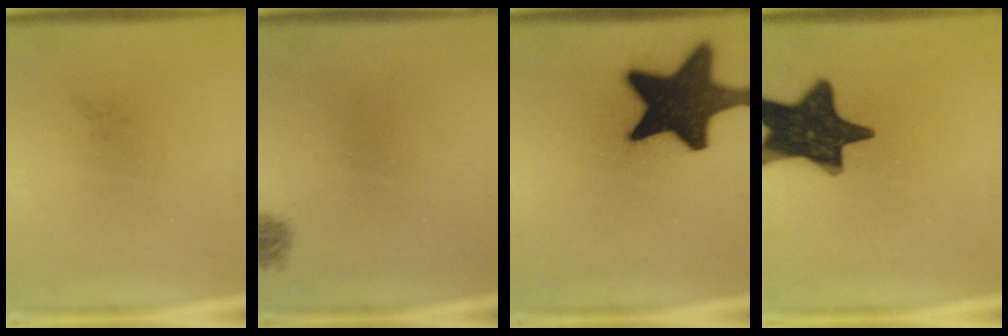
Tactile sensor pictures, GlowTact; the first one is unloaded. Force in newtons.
{"total": 1.0}
{"total": 19.8}
{"total": 16.6}